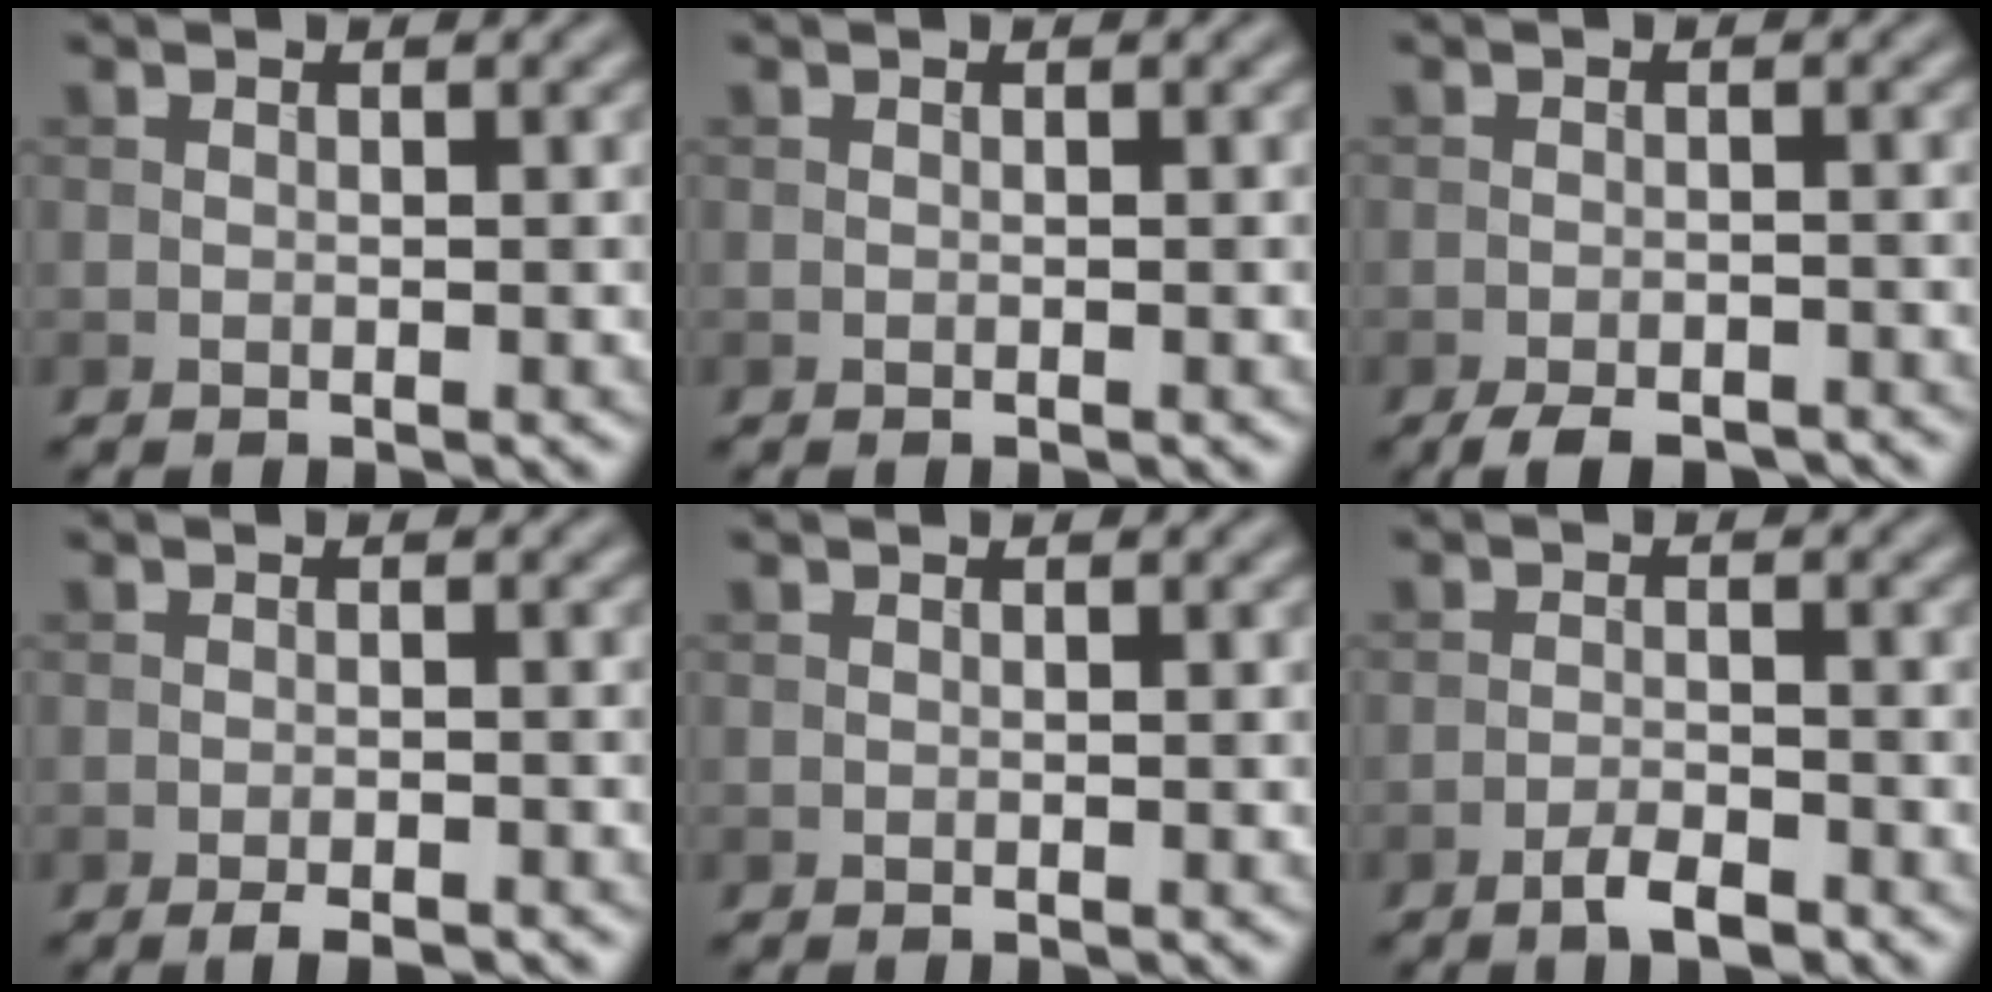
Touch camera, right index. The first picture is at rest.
{"total": 0.0}
{"total": 4.4, "force": [-3.7, 1.2, 2.1], "torque": [-0.033, -0.007, -0.060]}
{"total": 2.3, "force": [-1.8, 0.5, 1.5], "torque": [-0.023, 0.000, -0.029]}
{"total": 0.0}
{"total": 2.4, "force": [-1.7, 0.6, 1.5], "torque": [-0.026, 0.003, -0.034]}